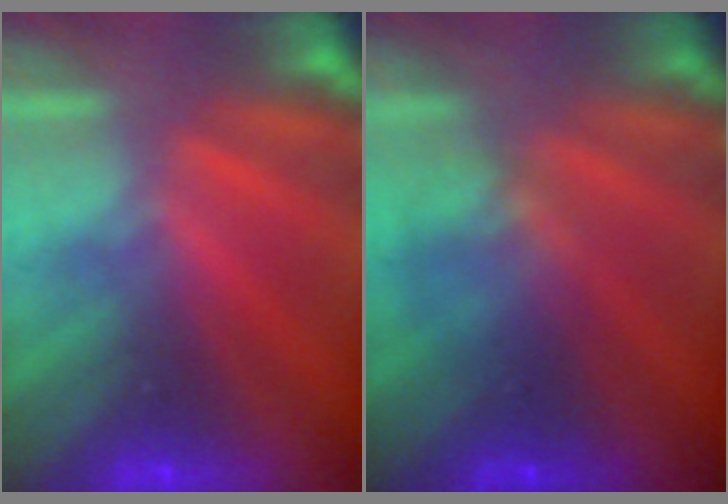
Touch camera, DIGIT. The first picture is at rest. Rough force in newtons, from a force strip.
{"total": 1.6}